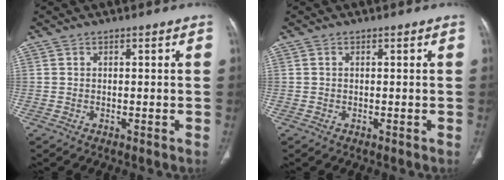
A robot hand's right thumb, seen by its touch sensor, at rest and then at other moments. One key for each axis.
{"total": 0.0}